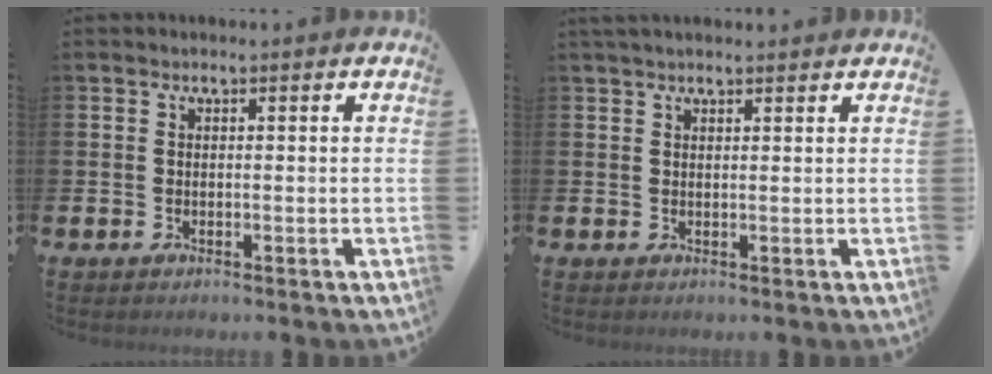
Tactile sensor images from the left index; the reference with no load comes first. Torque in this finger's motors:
{"motor_torque": [0.99, -1.15, 0.25, 0.12]}